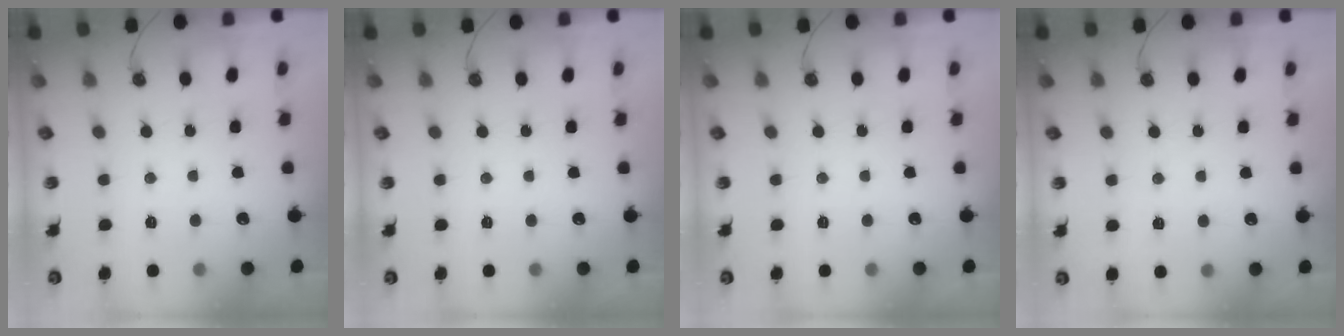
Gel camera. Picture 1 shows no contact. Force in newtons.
{"total": 0.0}
{"total": 0.0}
{"total": 3.2, "press": 2.1, "slide": 2.4}